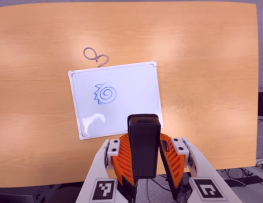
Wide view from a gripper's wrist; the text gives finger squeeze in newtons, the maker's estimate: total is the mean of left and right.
{"total": 7.9, "left": 6.5, "right": 9.3}